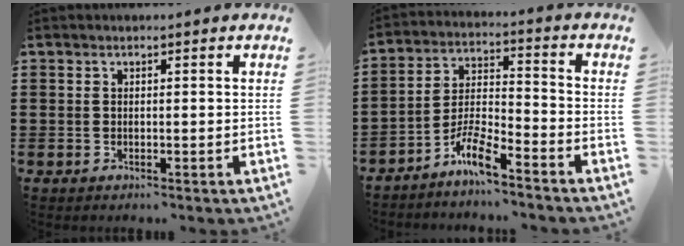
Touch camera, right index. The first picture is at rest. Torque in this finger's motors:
{"motor_torque": [1.09, -1.04, 0.12, 0.02]}